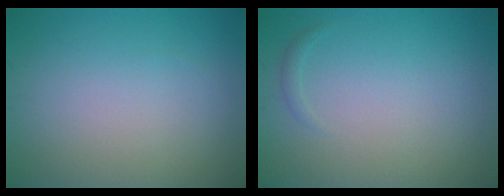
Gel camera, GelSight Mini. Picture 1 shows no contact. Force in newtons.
{"total": 0.5, "press": 0.5, "slide": 0.0}